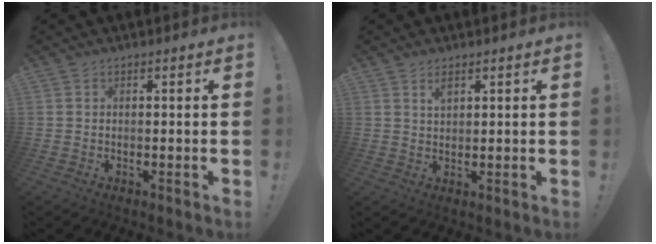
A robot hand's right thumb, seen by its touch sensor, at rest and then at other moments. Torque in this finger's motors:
{"motor_torque": [-0.01, 0.46, -0.06, -0.02, 0.01]}